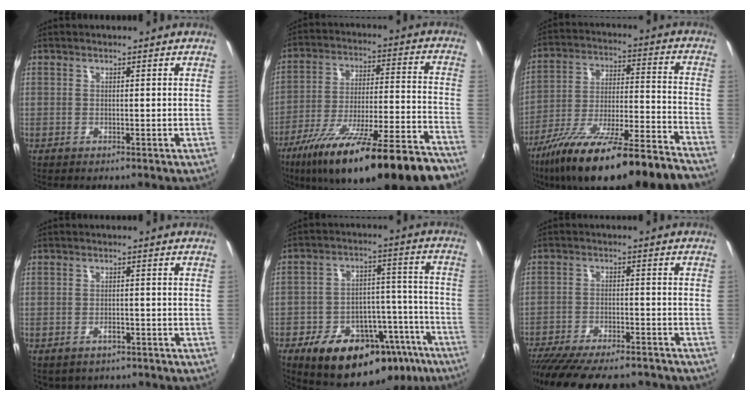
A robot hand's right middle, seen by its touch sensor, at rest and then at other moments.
{"total": 27.8, "force": [-21.9, 3.7, 16.7], "torque": [-0.273, -0.066, -0.327]}
{"total": 23.7, "force": [-18.7, 2.3, 14.4], "torque": [-0.241, -0.052, -0.296]}
{"total": 3.5, "force": [-2.1, 2.3, 1.5], "torque": [-0.035, -0.006, -0.025]}
{"total": 24.4, "force": [-15.9, 12.7, 13.4], "torque": [-0.225, 0.031, -0.198]}
{"total": 21.1, "force": [-17.6, 6.0, 10.0], "torque": [-0.204, -0.036, -0.258]}